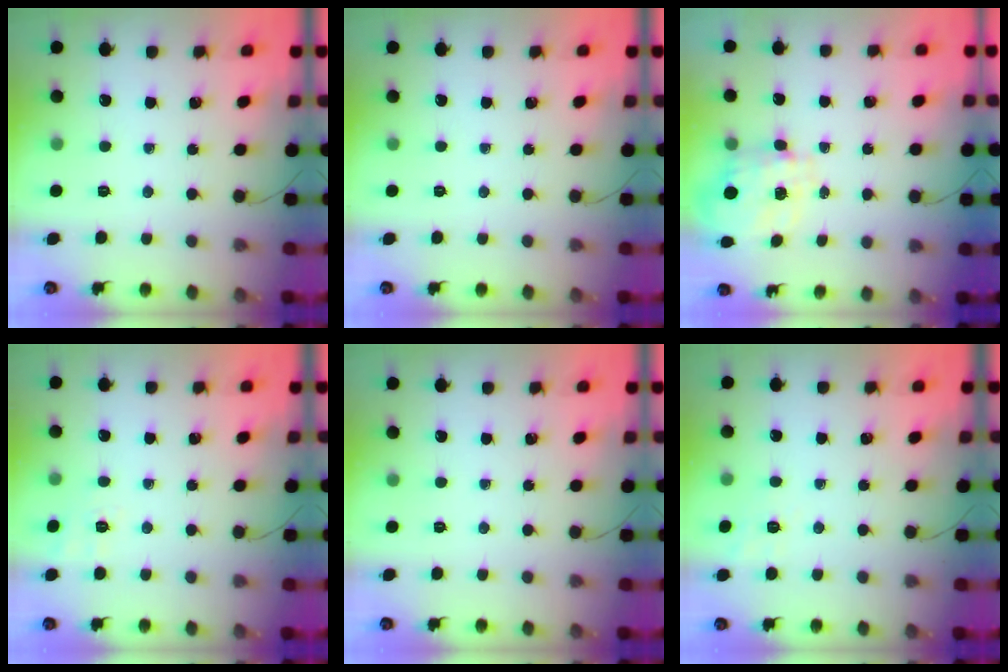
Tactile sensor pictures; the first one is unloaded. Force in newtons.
{"total": 0.0}
{"total": 3.5, "press": 3.4, "slide": 1.1}
{"total": 2.4, "press": 1.3, "slide": 2.1}
{"total": 0.0}
{"total": 2.1, "press": 0.6, "slide": 2.0}